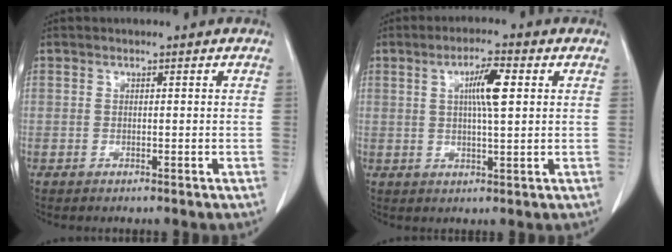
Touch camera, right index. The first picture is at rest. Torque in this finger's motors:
{"motor_torque": [0.15, 0.11, 0.12, 0.04]}